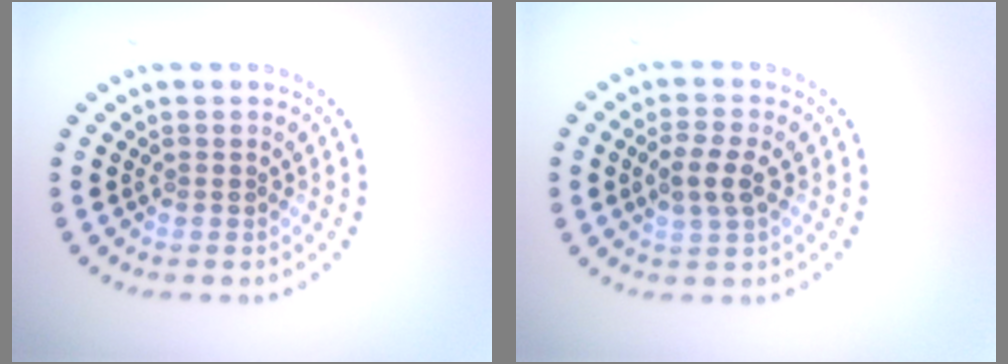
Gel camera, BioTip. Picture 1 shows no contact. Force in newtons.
{"total": 2.6, "press": 2.5, "slide": 0.6}